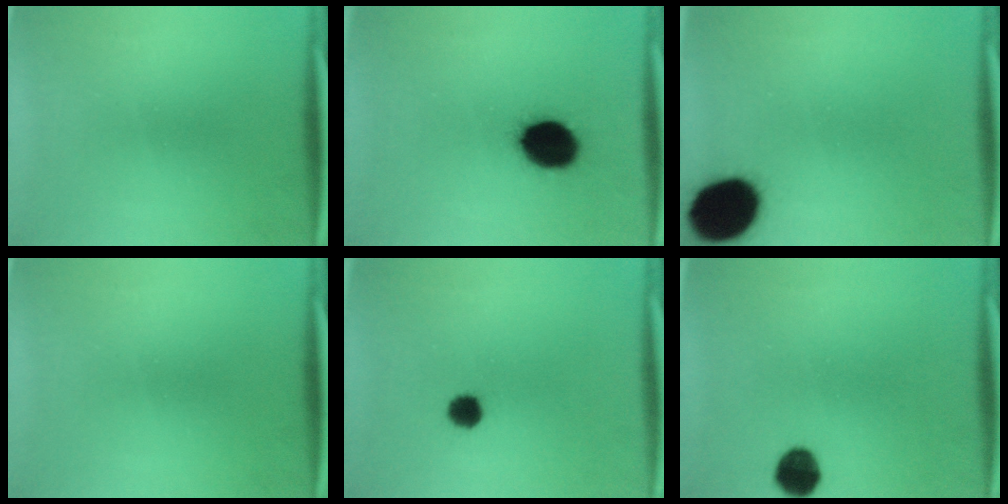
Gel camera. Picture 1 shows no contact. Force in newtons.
{"total": 14.3}
{"total": 16.8}
{"total": 0.0}
{"total": 3.7}
{"total": 5.9}